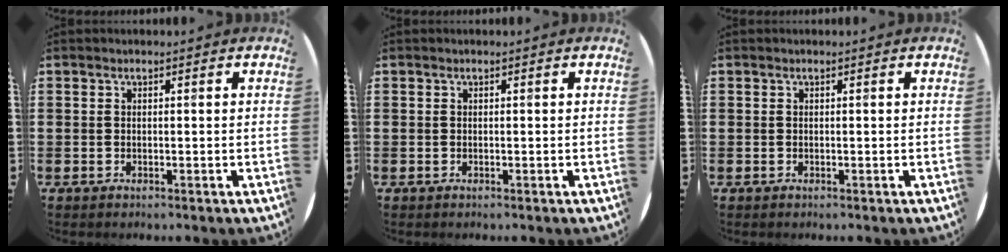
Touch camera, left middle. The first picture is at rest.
{"total": 0.0}
{"total": 0.0}